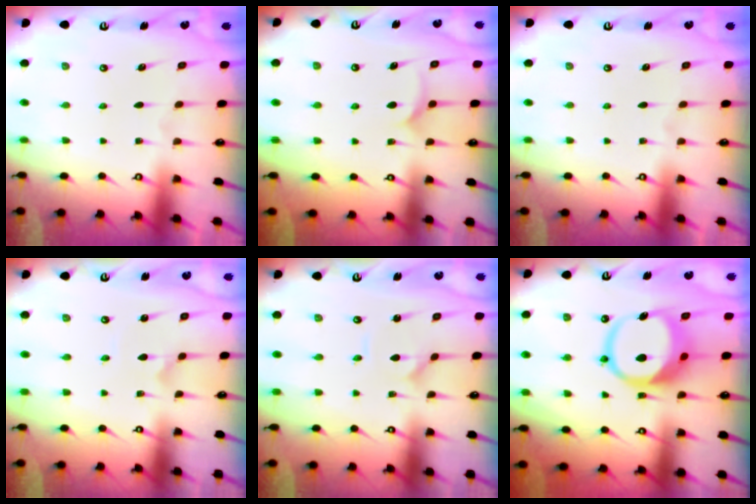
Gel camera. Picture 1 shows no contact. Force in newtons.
{"total": 6.3, "press": 6.3, "slide": 0.3}
{"total": 0.0}
{"total": 0.9, "press": 0.9, "slide": 0.0}
{"total": 1.1, "press": 1.1, "slide": 0.0}
{"total": 11.7, "press": 11.6, "slide": 1.5}